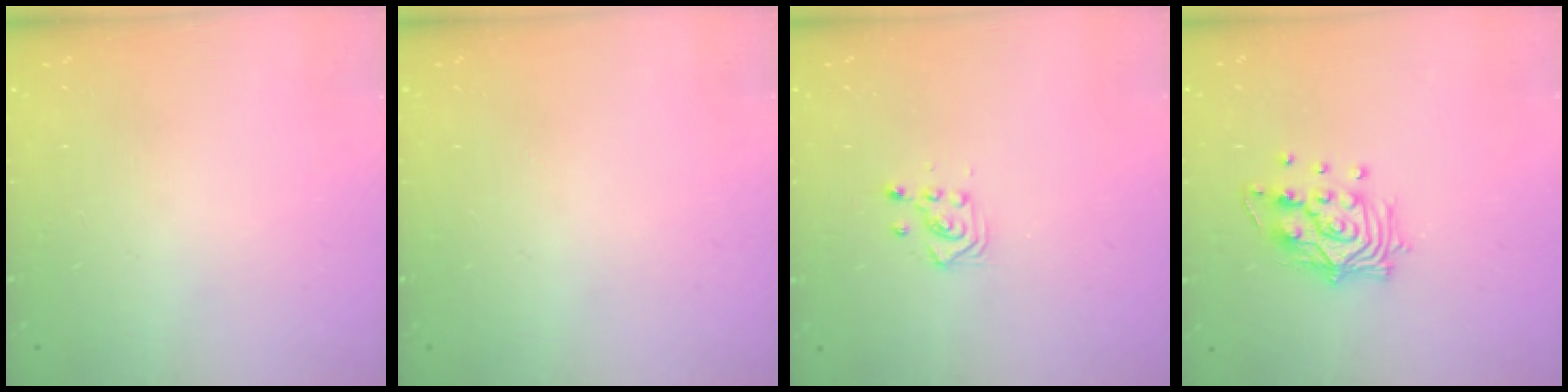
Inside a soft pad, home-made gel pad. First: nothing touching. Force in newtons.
{"total": 0.0}
{"total": 3.0, "press": 3.0, "slide": 0.5}
{"total": 12.4, "press": 12.4, "slide": 1.0}